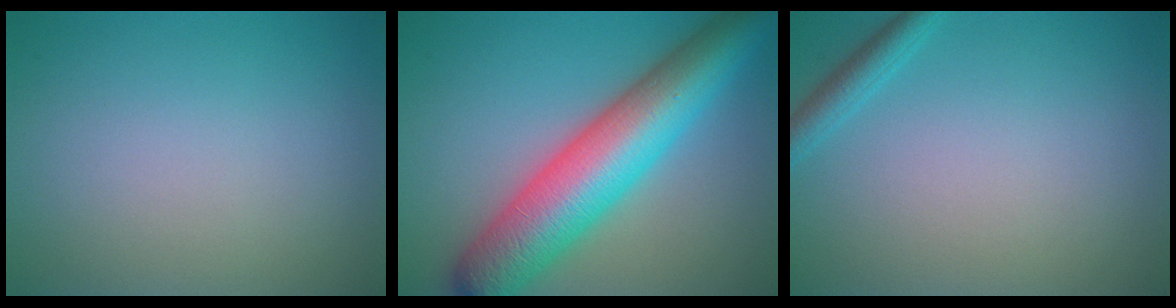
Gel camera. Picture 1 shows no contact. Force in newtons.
{"total": 11.1, "press": 11.1, "slide": 0.3}
{"total": 1.9, "press": 1.9, "slide": 0.1}